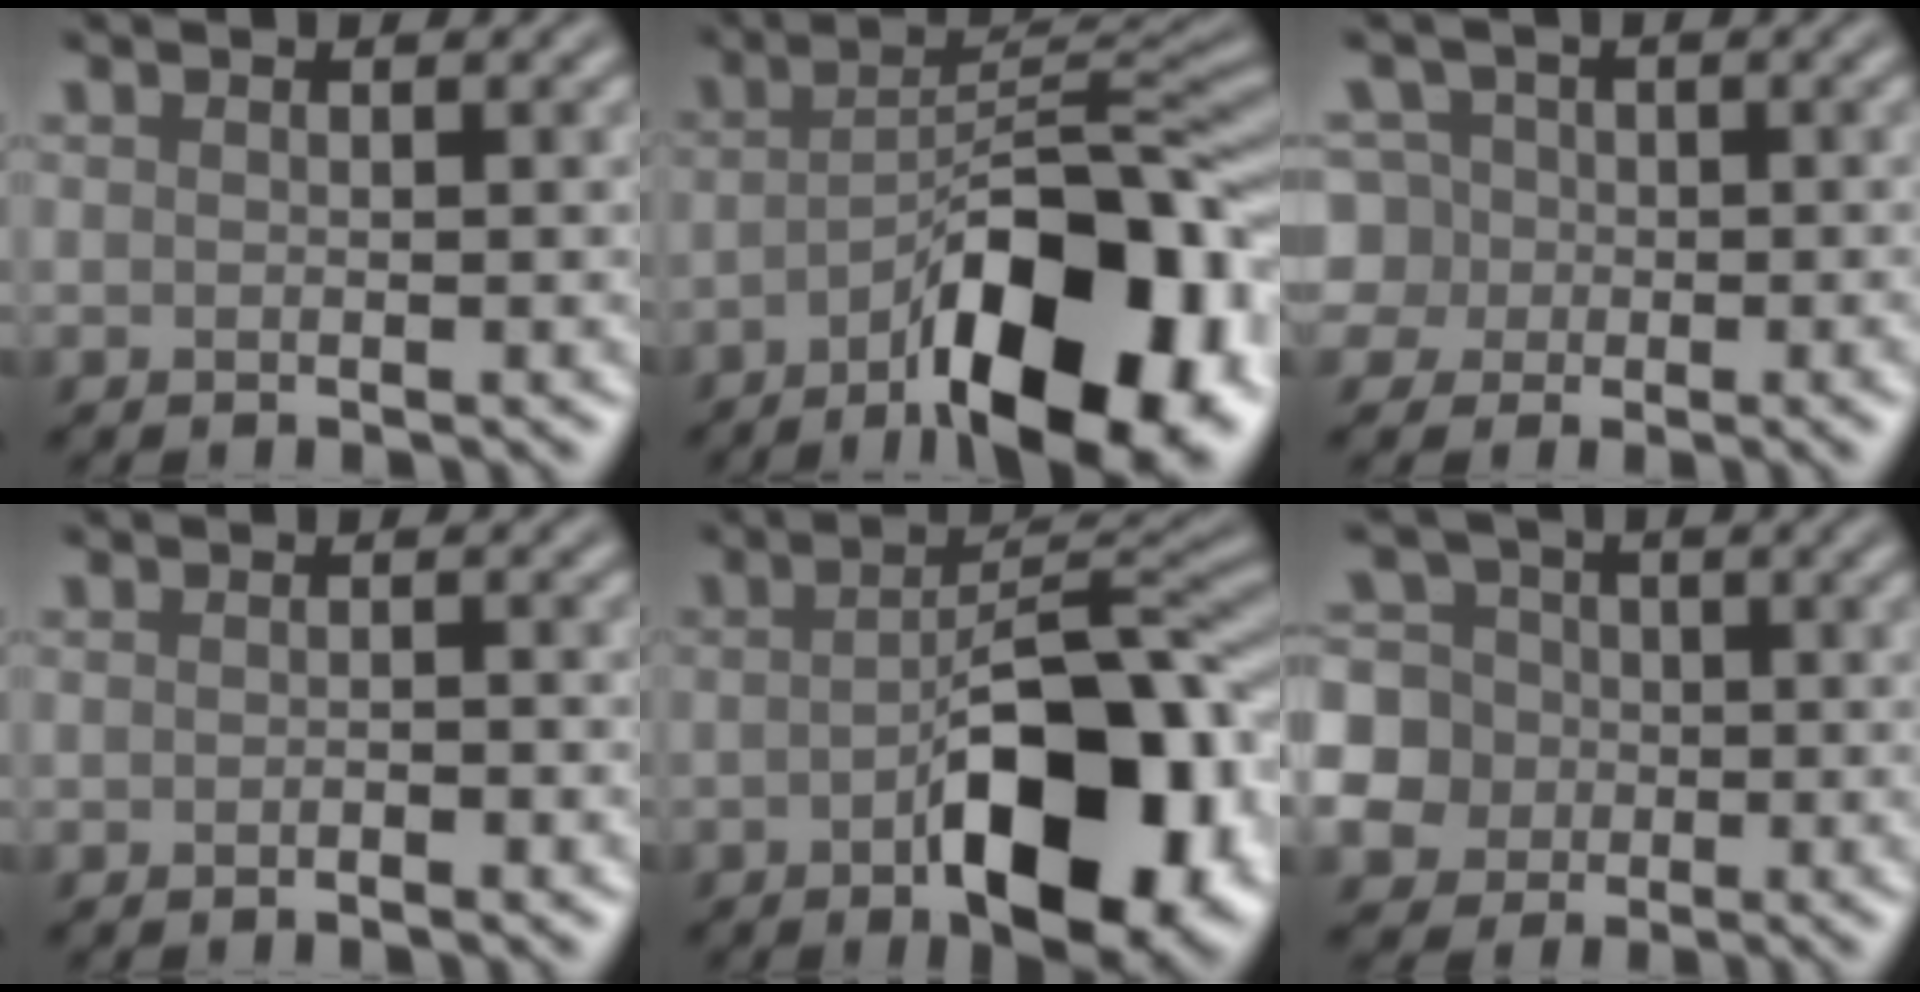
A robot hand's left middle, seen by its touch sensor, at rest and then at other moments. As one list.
[{"total": 13.7, "force": [-6.8, 4.5, 11.0], "torque": [-0.156, 0.006, -0.100]}, {"total": 6.1, "force": [-0.8, 5.8, 1.7], "torque": [-0.030, 0.029, -0.048]}, {"total": 1.0, "force": [-0.8, 0.1, 0.6], "torque": [-0.006, -0.003, -0.008]}, {"total": 12.0, "force": [-4.3, 4.9, 10.0], "torque": [-0.140, 0.001, -0.068]}, {"total": 10.8, "force": [-2.5, 10.2, 2.5], "torque": [-0.079, -0.001, -0.064]}]